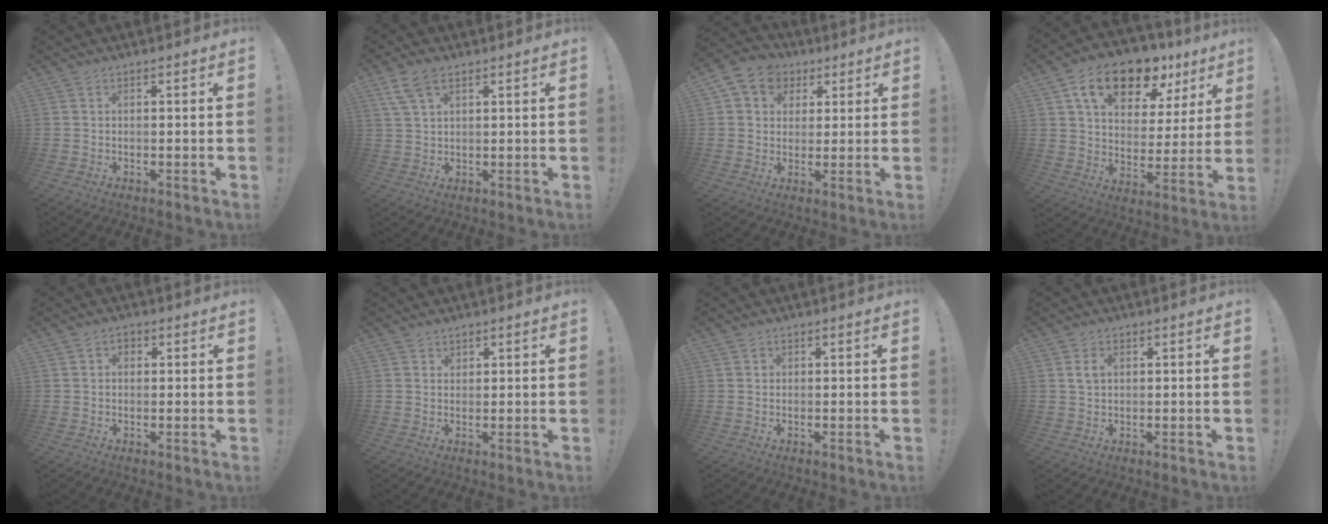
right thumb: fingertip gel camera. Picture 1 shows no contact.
{"total": 7.1, "force": [4.1, 3.2, 4.8], "torque": [-0.090, -0.005, 0.080]}
{"total": 9.1, "force": [3.5, 7.7, 3.3], "torque": [-0.049, -0.010, 0.071]}
{"total": 17.5, "force": [10.7, 9.6, 9.9], "torque": [-0.159, -0.059, 0.189]}
{"total": 2.0, "force": [0.1, 1.6, 1.3], "torque": [-0.019, 0.004, 0.000]}
{"total": 1.2, "force": [1.0, 0.6, 0.1], "torque": [0.009, -0.009, 0.018]}
{"total": 0.8, "force": [-0.1, 0.8, 0.2], "torque": [-0.006, 0.004, -0.001]}
{"total": 3.0, "force": [0.8, 2.0, 2.2], "torque": [-0.030, 0.001, 0.010]}